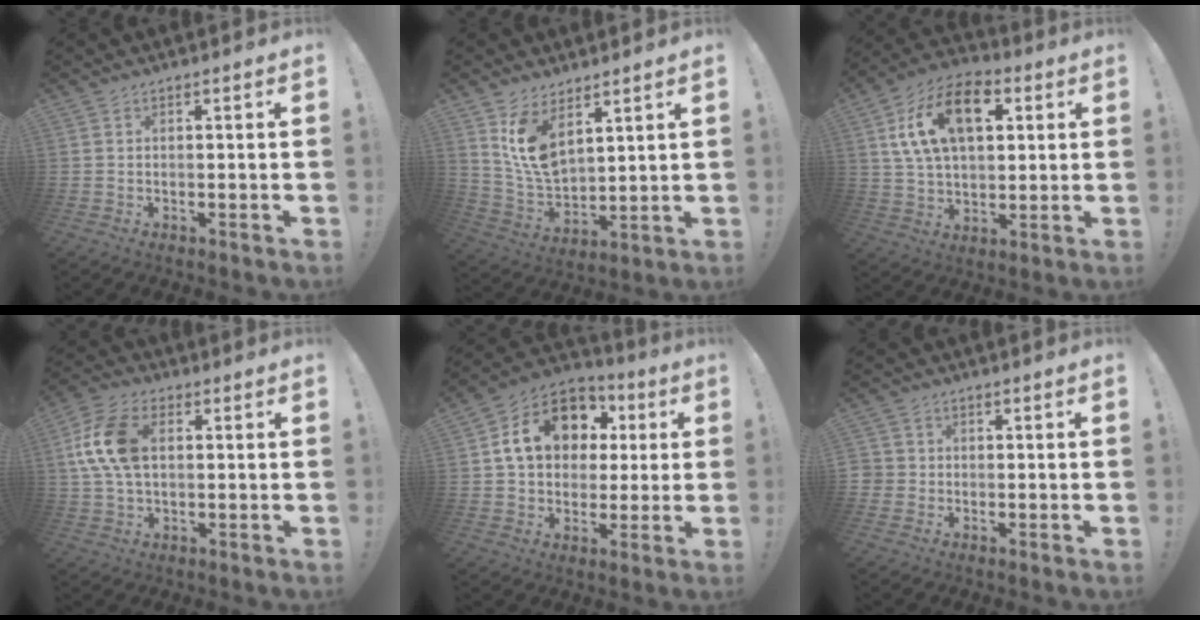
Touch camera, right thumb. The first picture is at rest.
{"total": 11.6, "force": [7.3, 6.4, 6.3], "torque": [-0.123, -0.043, 0.143]}
{"total": 18.6, "force": [6.8, 11.1, 13.2], "torque": [-0.216, -0.011, 0.120]}
{"total": 13.9, "force": [2.2, 8.8, 10.6], "torque": [-0.206, 0.005, 0.042]}
{"total": 17.4, "force": [5.4, 13.2, 9.9], "torque": [-0.151, -0.005, 0.110]}
{"total": 2.7, "force": [-0.7, 2.4, 0.8], "torque": [-0.011, 0.007, -0.012]}